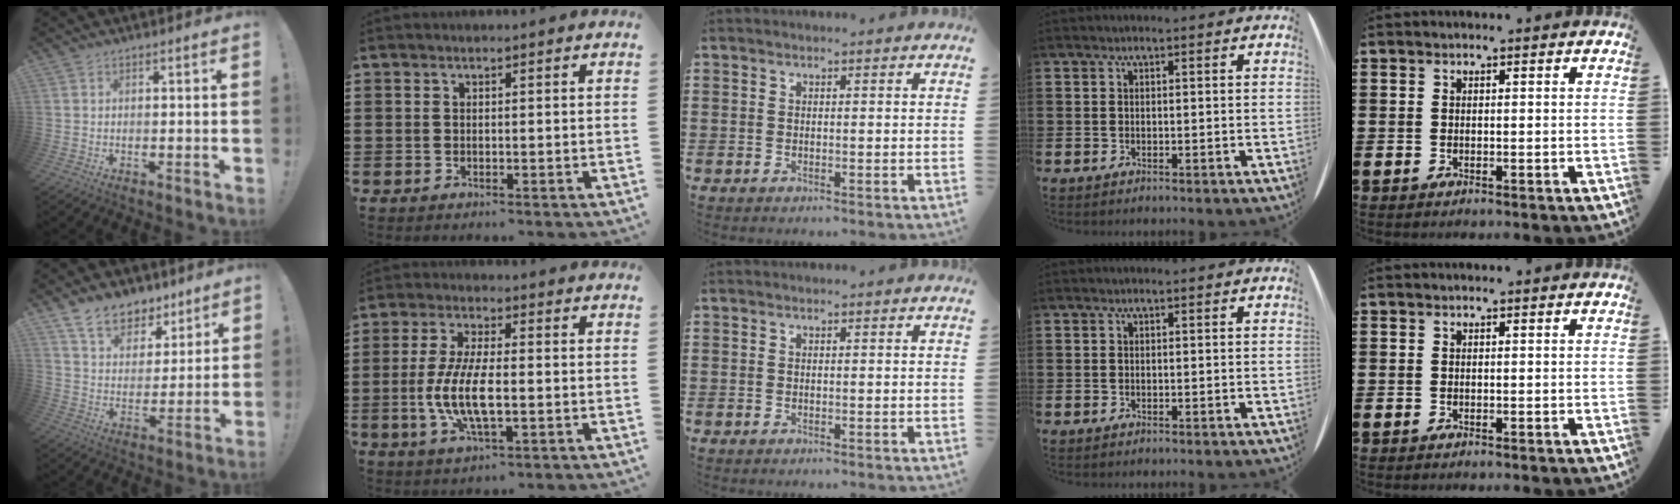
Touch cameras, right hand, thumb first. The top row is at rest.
{"thumb": {"total": 11.3, "force": [8.8, 6.3, 3.3], "torque": [-0.061, -0.061, 0.168]}, "index": {"total": 9.0, "force": [-1.9, 3.1, 8.2], "torque": [-0.180, -0.011, -0.039]}}